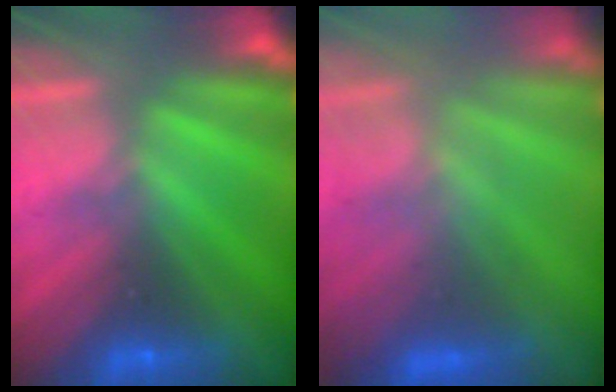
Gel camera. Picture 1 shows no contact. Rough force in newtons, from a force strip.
{"total": 3.2}